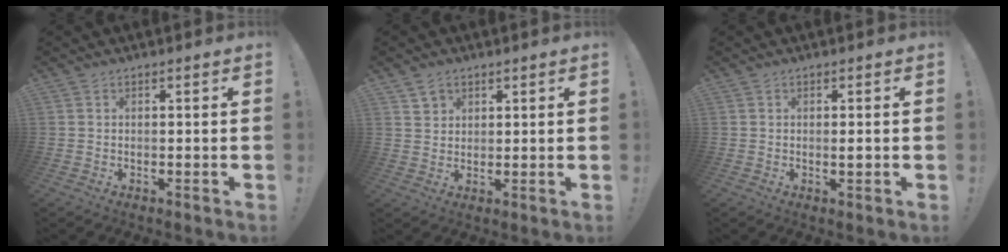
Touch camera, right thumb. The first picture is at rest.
{"total": 4.0, "force": [2.6, 2.9, 1.0], "torque": [-0.009, -0.012, 0.047]}
{"total": 1.2, "force": [-0.3, -0.1, 1.1], "torque": [-0.010, -0.005, -0.008]}